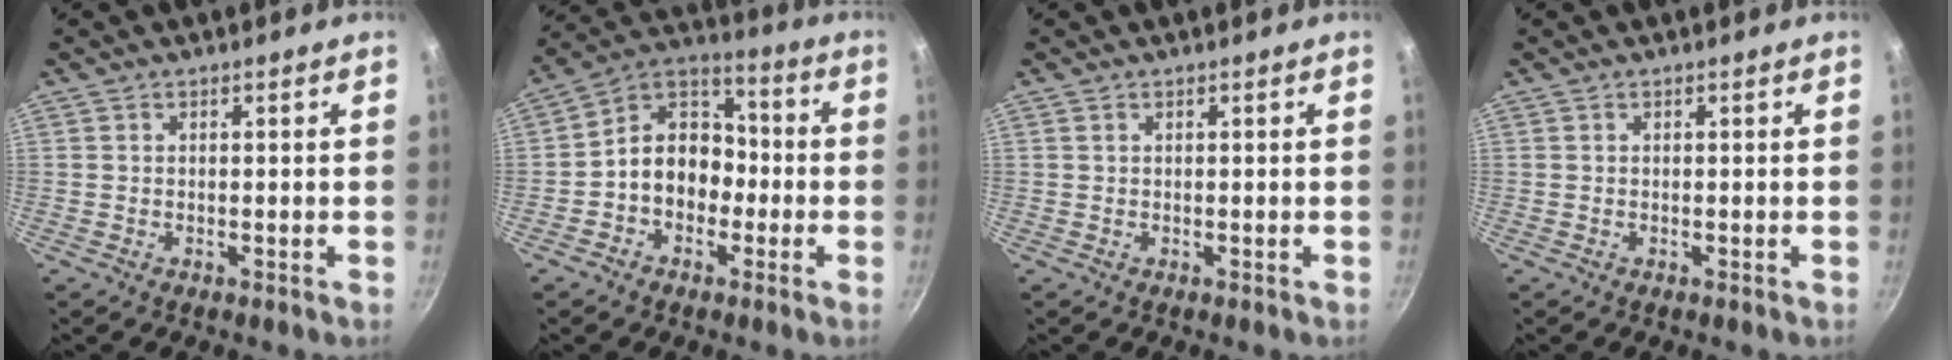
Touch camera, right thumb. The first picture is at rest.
{"total": 11.9, "force": [-2.4, 9.4, 6.8], "torque": [-0.064, 0.052, -0.061]}
{"total": 0.0}
{"total": 0.0}